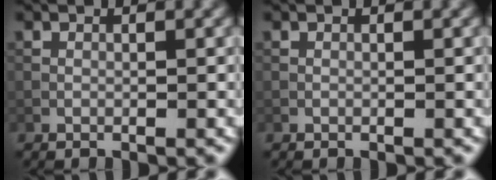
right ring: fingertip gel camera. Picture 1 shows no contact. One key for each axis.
{"total": 0.0}